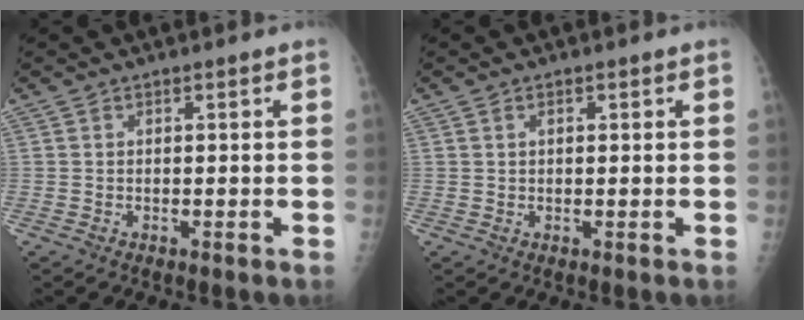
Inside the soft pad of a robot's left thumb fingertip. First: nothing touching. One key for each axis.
{"total": 1.1, "fx": 0.5, "fy": 0.7, "fz": 0.7, "tx": -0.009, "ty": 0.000, "tz": 0.007}